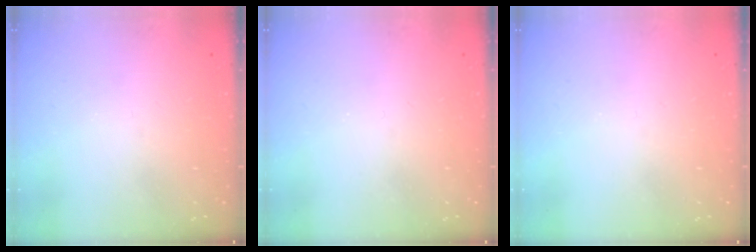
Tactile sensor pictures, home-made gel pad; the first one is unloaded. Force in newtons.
{"total": 2.2, "press": 2.1, "slide": 0.4}
{"total": 0.0}